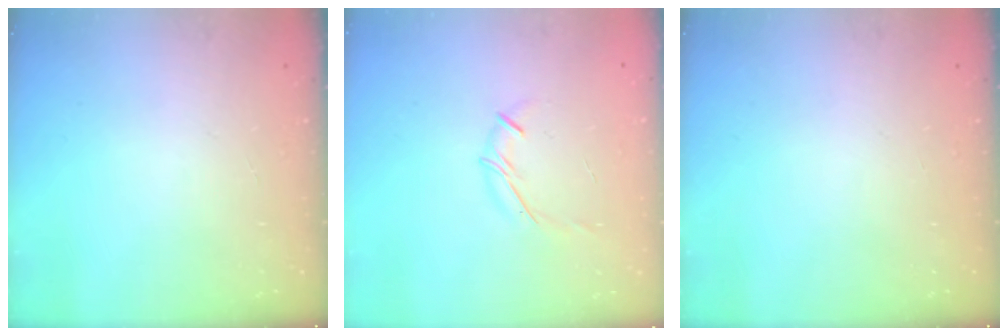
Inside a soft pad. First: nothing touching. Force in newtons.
{"total": 5.8, "press": 5.7, "slide": 1.2}
{"total": 0.0}